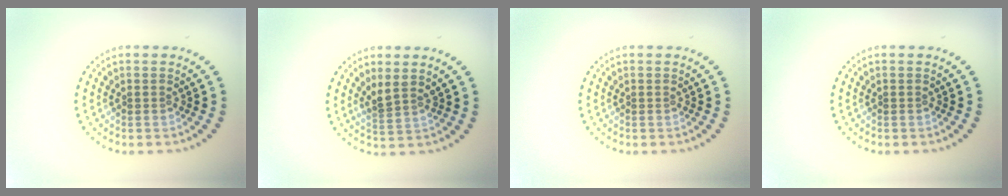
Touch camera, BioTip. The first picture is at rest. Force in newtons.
{"total": 2.0, "press": 1.5, "slide": 1.4}
{"total": 0.0}
{"total": 0.0}